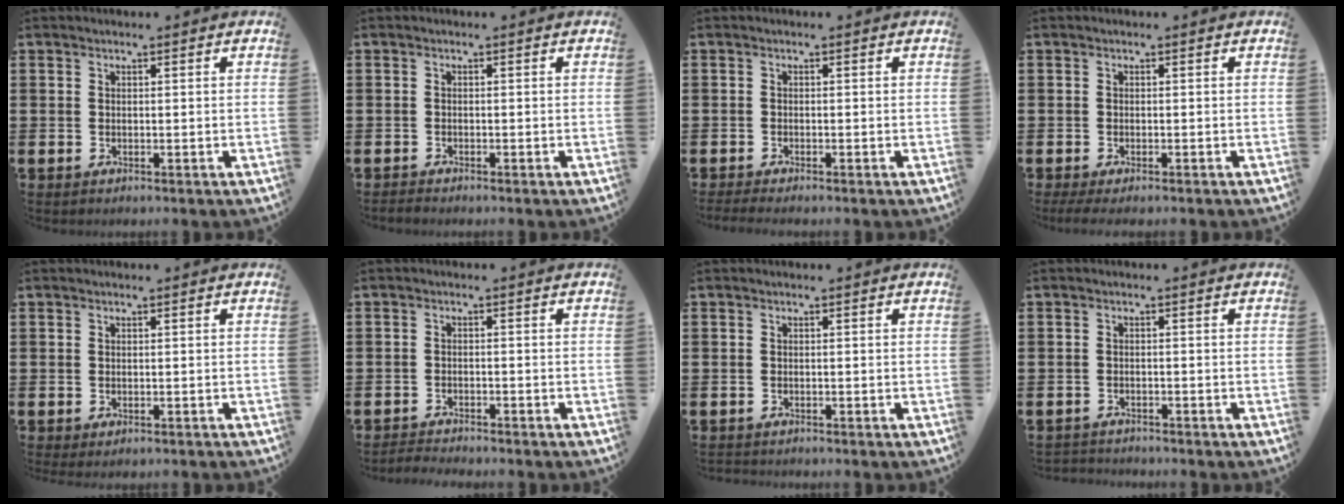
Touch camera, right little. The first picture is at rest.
{"total": 1.1, "force": [-1.0, 0.1, -0.1], "torque": [-0.001, 0.002, -0.022]}
{"total": 0.8, "force": [-0.8, -0.2, 0.1], "torque": [-0.002, 0.001, -0.015]}
{"total": 1.4, "force": [-1.2, 0.2, 0.7], "torque": [-0.012, 0.002, -0.024]}
{"total": 0.0}
{"total": 2.1, "force": [-2.1, 0.0, -0.2], "torque": [-0.003, 0.003, -0.047]}
{"total": 0.9, "force": [-0.9, 0.1, -0.1], "torque": [-0.001, 0.001, -0.020]}
{"total": 1.8, "force": [-1.7, 0.1, -0.2], "torque": [0.000, 0.002, -0.039]}